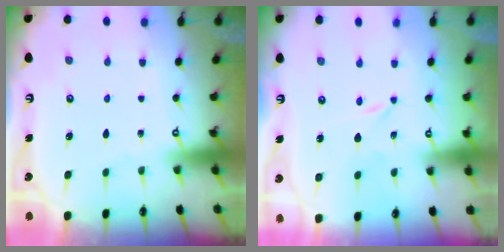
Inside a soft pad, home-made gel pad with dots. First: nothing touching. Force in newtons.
{"total": 0.0}